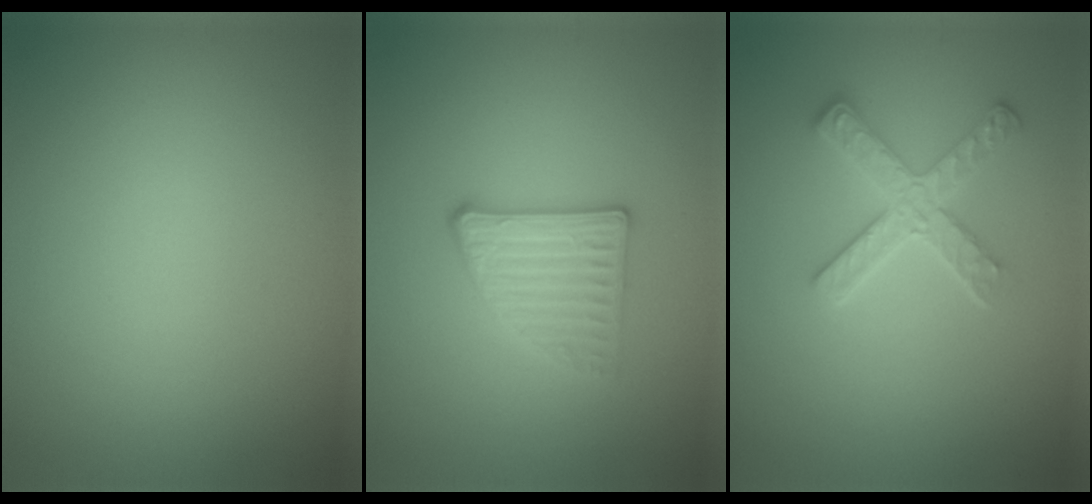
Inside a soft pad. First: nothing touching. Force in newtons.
{"total": 2.7, "press": 2.6, "slide": 0.8}
{"total": 2.9, "press": 2.9, "slide": 0.1}